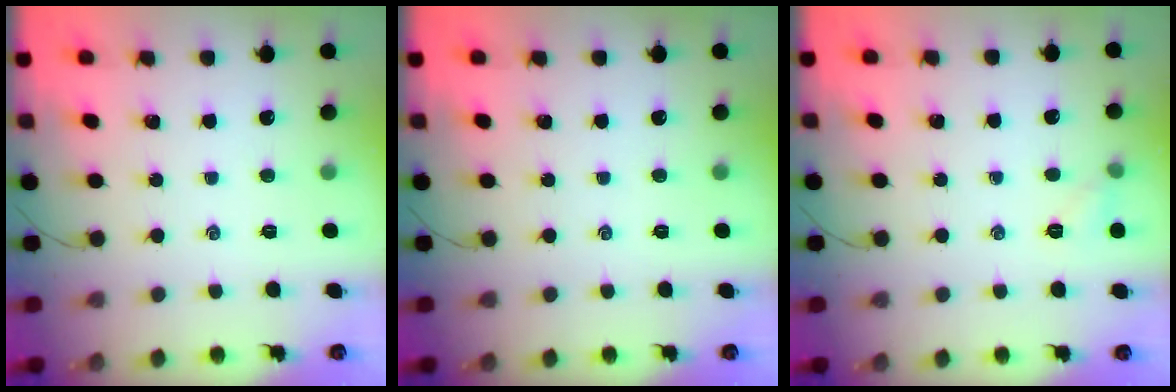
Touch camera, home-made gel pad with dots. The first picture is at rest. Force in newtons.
{"total": 0.0}
{"total": 4.7, "press": 4.5, "slide": 1.5}